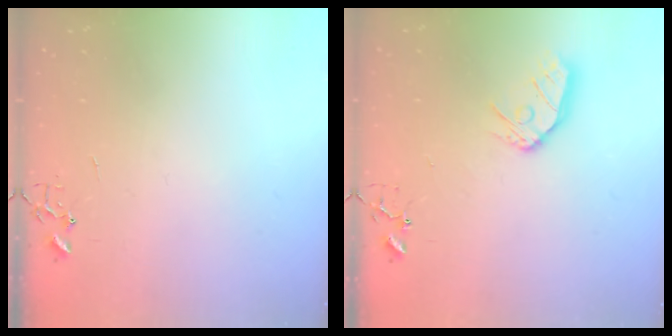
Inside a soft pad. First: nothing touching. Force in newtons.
{"total": 10.7, "press": 10.6, "slide": 1.2}